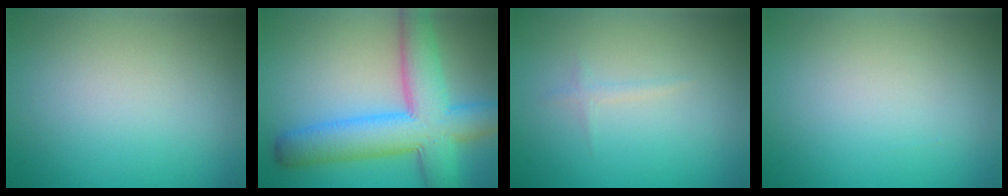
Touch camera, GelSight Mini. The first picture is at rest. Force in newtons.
{"total": 9.3, "press": 9.3, "slide": 0.3}
{"total": 0.7, "press": 0.7, "slide": 0.1}
{"total": 0.0}